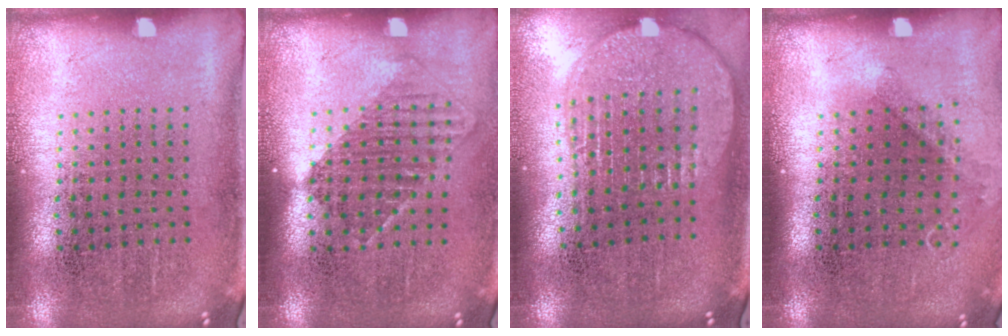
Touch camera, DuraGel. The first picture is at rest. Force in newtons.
{"total": 1.3, "press": 1.1, "slide": 0.7}
{"total": 2.0, "press": 1.7, "slide": 1.1}
{"total": 0.9, "press": 0.8, "slide": 0.3}